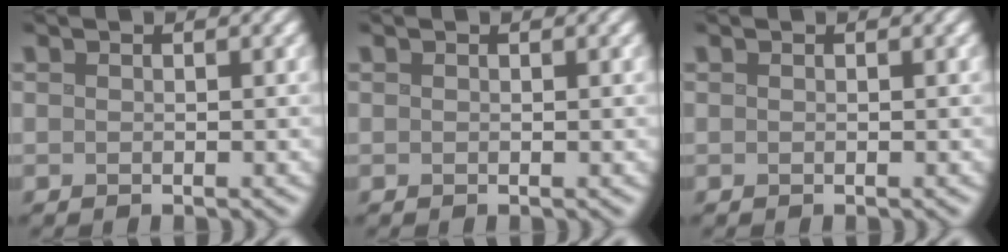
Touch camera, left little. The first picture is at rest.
{"total": 0.0}
{"total": 0.0}